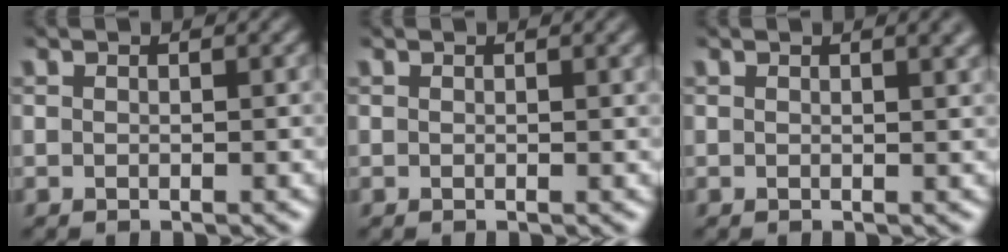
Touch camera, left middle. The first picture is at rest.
{"total": 0.9, "force": [0.5, 0.2, 0.8], "torque": [-0.007, 0.005, 0.007]}
{"total": 2.2, "force": [1.3, 0.8, 1.7], "torque": [-0.009, 0.004, 0.011]}